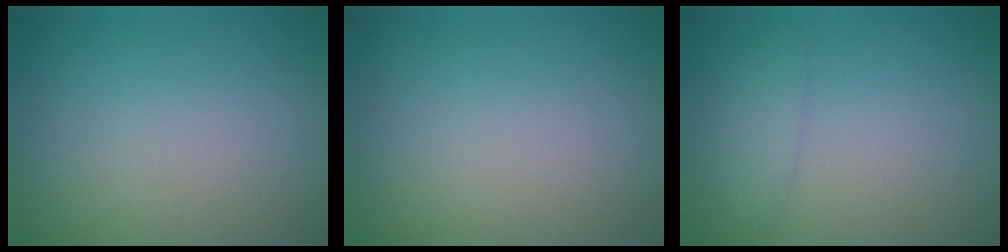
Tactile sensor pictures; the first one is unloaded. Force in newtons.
{"total": 0.0}
{"total": 1.4, "press": 1.4, "slide": 0.1}